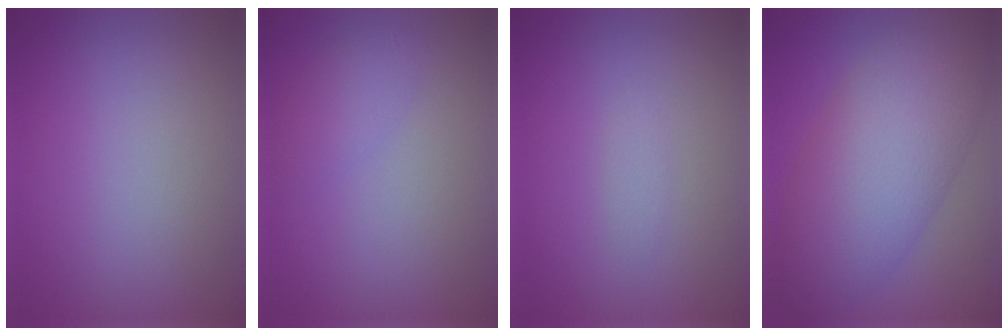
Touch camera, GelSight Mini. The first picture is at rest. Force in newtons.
{"total": 1.7, "press": 1.7, "slide": 0.0}
{"total": 0.6, "press": 0.6, "slide": 0.0}
{"total": 9.8, "press": 9.8, "slide": 0.4}